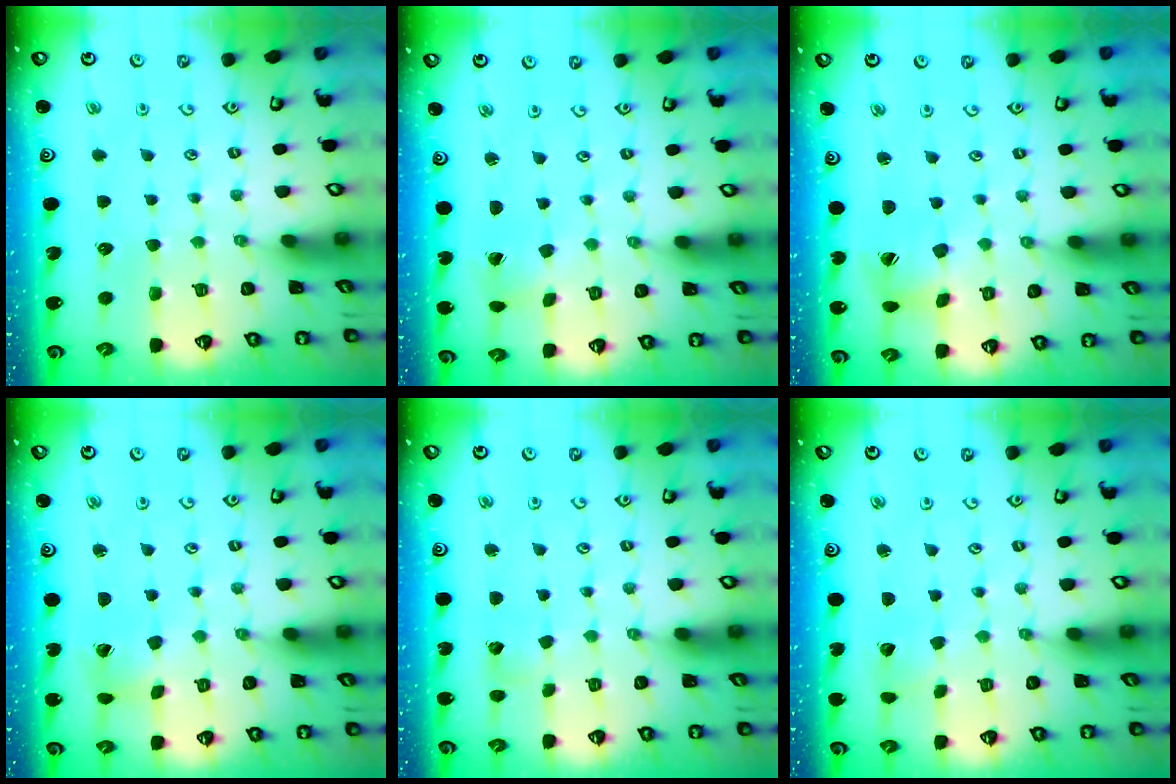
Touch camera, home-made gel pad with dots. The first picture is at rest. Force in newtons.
{"total": 1.2, "press": 1.1, "slide": 0.2}
{"total": 7.3, "press": 7.2, "slide": 0.8}
{"total": 2.1, "press": 2.0, "slide": 0.3}
{"total": 3.0, "press": 3.0, "slide": 0.4}
{"total": 2.0, "press": 2.0, "slide": 0.2}